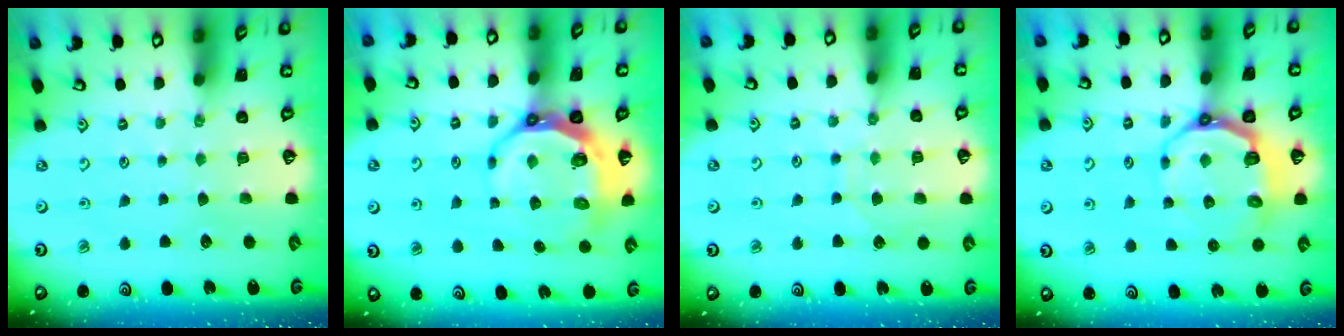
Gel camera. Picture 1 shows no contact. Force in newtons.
{"total": 9.4, "press": 8.6, "slide": 3.6}
{"total": 7.9, "press": 7.9, "slide": 0.6}
{"total": 8.6, "press": 7.5, "slide": 4.2}